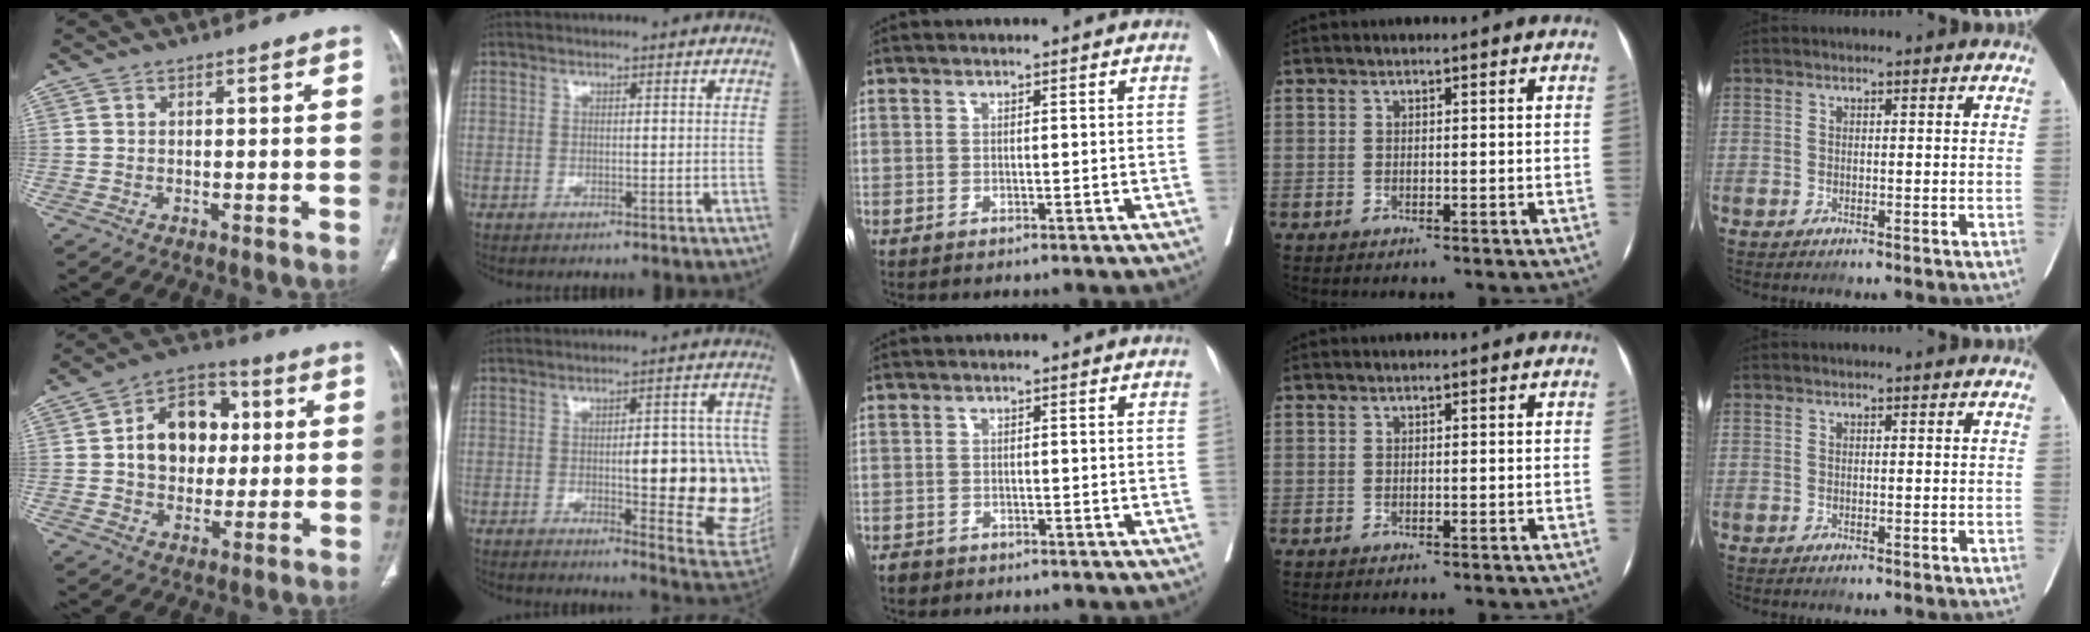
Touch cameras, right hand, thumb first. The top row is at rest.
{"thumb": {"total": 13.8, "force": [1.7, 10.3, 9.0], "torque": [-0.102, 0.015, 0.024]}, "index": {"total": 19.0, "force": [-1.9, 5.3, 18.1], "torque": [-0.150, 0.015, -0.005]}, "middle": {"total": 1.4, "force": [-1.1, 0.9, 0.2], "torque": [-0.008, 0.002, -0.017]}}